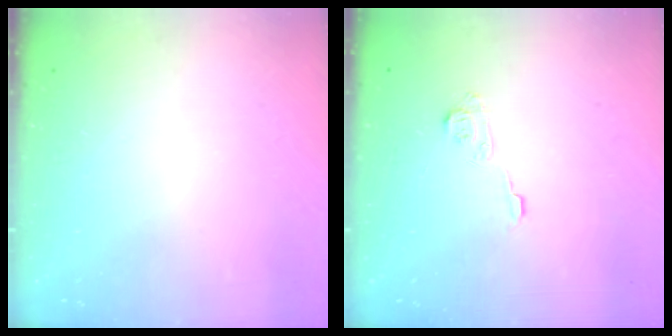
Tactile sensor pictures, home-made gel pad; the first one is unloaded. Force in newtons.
{"total": 6.2, "press": 6.2, "slide": 0.5}